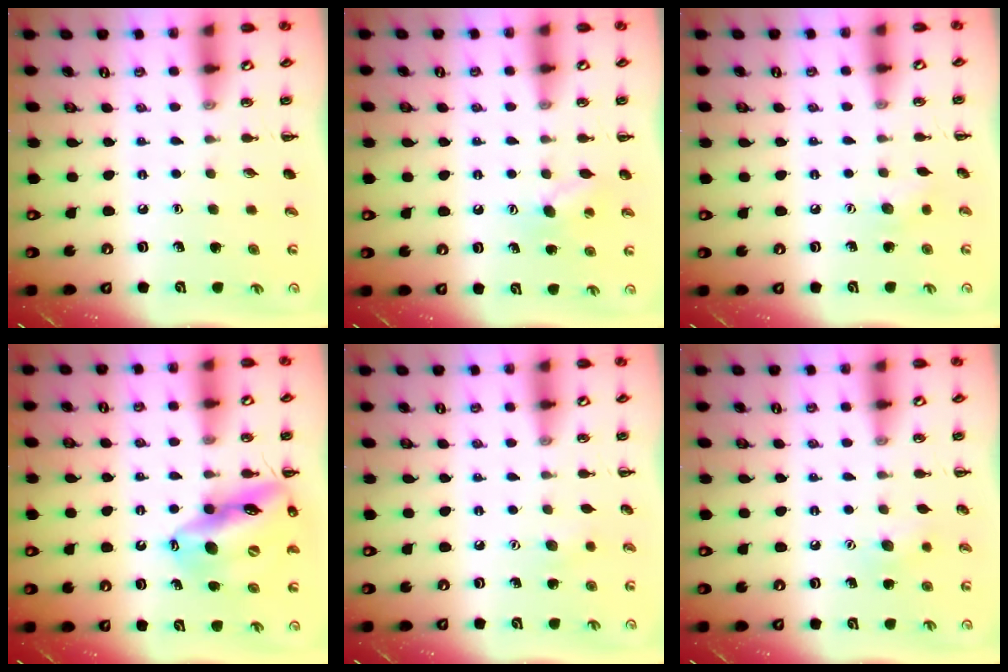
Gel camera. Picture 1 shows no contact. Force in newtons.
{"total": 7.2, "press": 7.1, "slide": 1.2}
{"total": 6.2, "press": 6.0, "slide": 1.6}
{"total": 17.5, "press": 17.1, "slide": 4.0}
{"total": 4.4, "press": 4.3, "slide": 0.9}
{"total": 7.9, "press": 7.6, "slide": 1.9}